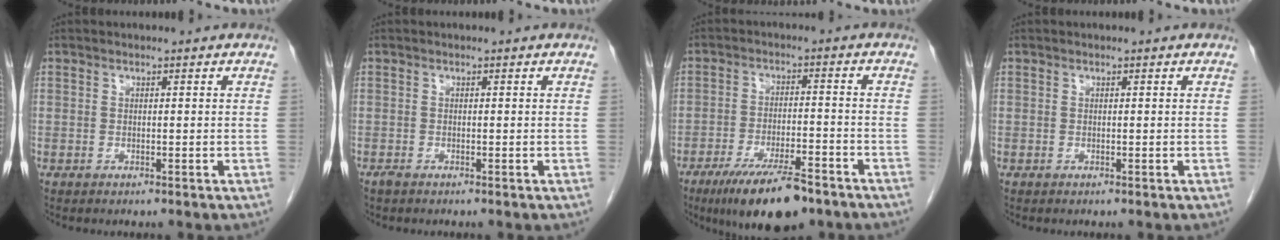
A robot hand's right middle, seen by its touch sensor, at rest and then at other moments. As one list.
[{"total": 0.6, "force": [-0.5, 0.1, 0.2], "torque": [-0.010, -0.001, -0.010]}, {"total": 11.8, "force": [-8.4, 2.7, 7.9], "torque": [-0.132, -0.020, -0.139]}, {"total": 0.0}]